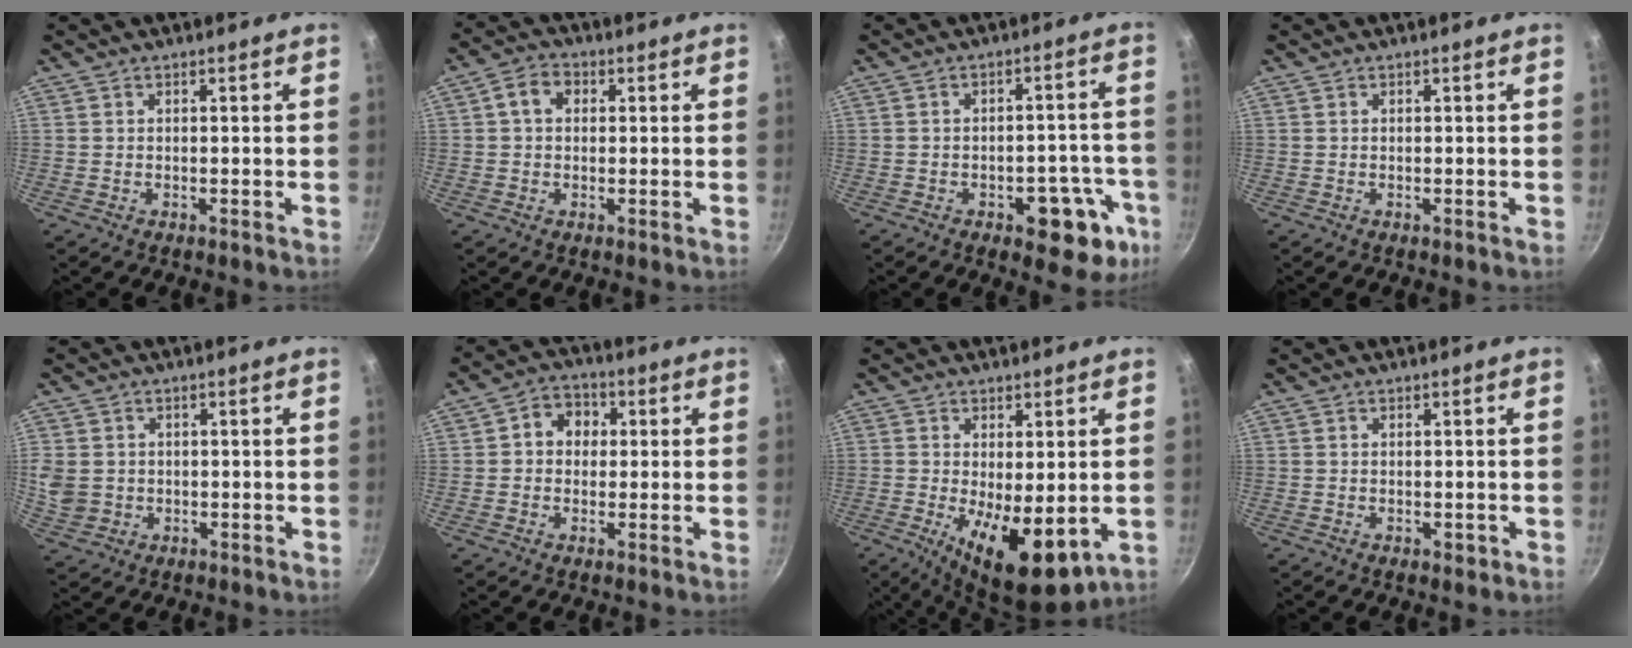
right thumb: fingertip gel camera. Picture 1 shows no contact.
{"total": 5.1, "force": [1.0, 3.9, 3.1], "torque": [-0.041, 0.013, 0.007]}
{"total": 12.6, "force": [-5.5, 6.5, 9.3], "torque": [-0.053, 0.033, -0.064]}
{"total": 0.0}
{"total": 6.9, "force": [0.2, 6.0, 3.3], "torque": [-0.059, -0.004, 0.009]}
{"total": 6.7, "force": [0.9, 5.6, 3.5], "torque": [-0.025, 0.012, 0.000]}
{"total": 11.8, "force": [-1.8, 4.8, 10.7], "torque": [-0.159, -0.015, -0.016]}
{"total": 1.2, "force": [-0.2, 0.9, 0.8], "torque": [-0.006, 0.001, -0.002]}